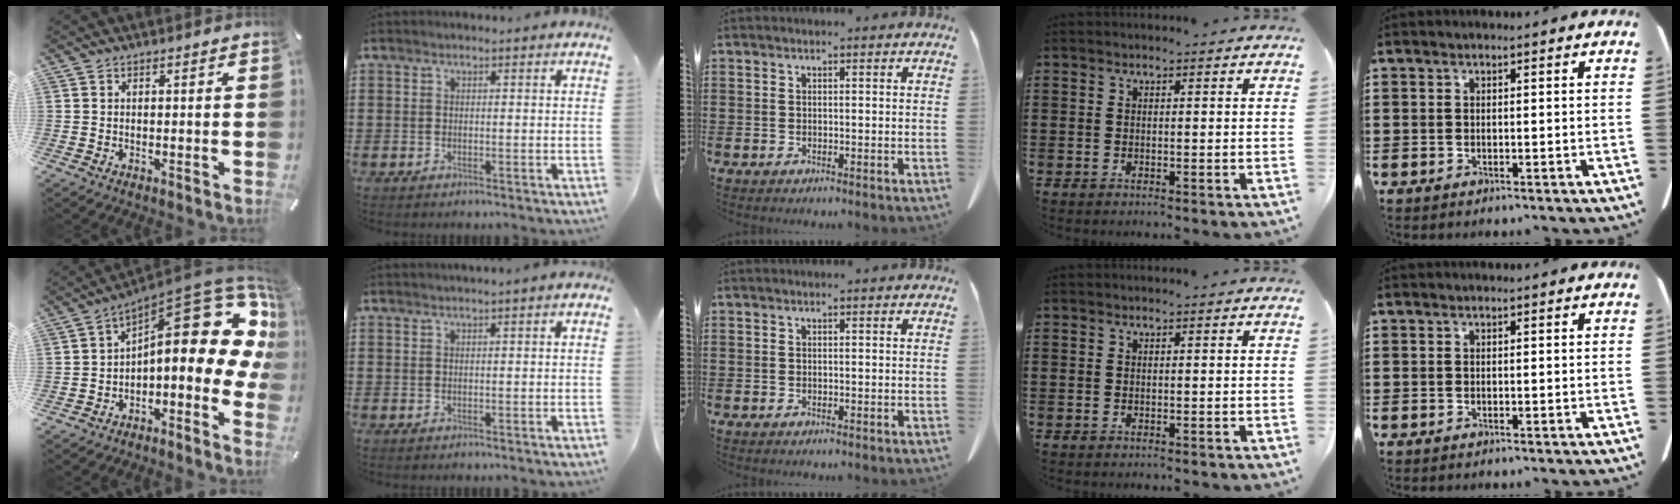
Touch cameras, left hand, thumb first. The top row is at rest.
{"thumb": {"total": 19.4, "force": [6.6, 8.0, 16.4], "torque": [-0.205, -0.065, 0.111]}, "index": {"total": 0.7, "force": [0.1, 0.0, 0.6], "torque": [-0.009, -0.005, 0.003]}}